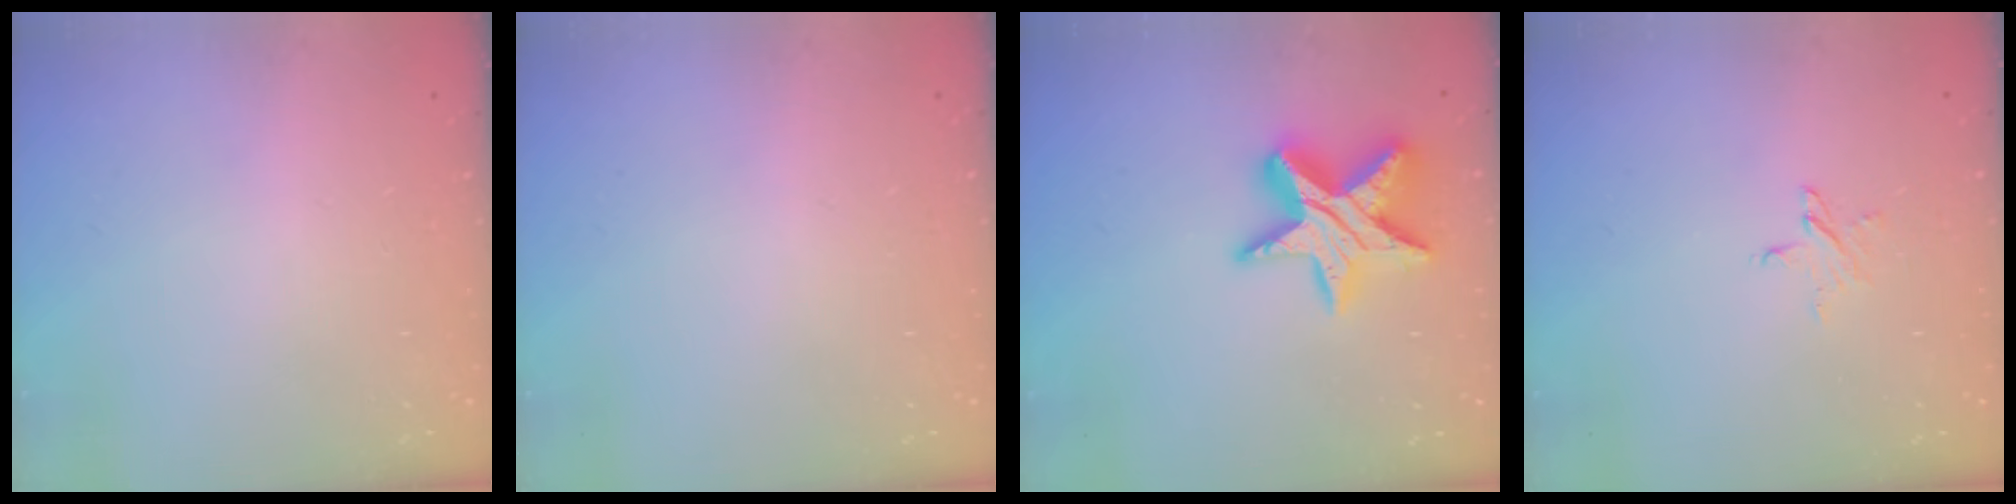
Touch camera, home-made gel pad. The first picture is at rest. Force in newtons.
{"total": 0.0}
{"total": 17.3, "press": 17.2, "slide": 1.1}
{"total": 3.7, "press": 3.7, "slide": 0.3}